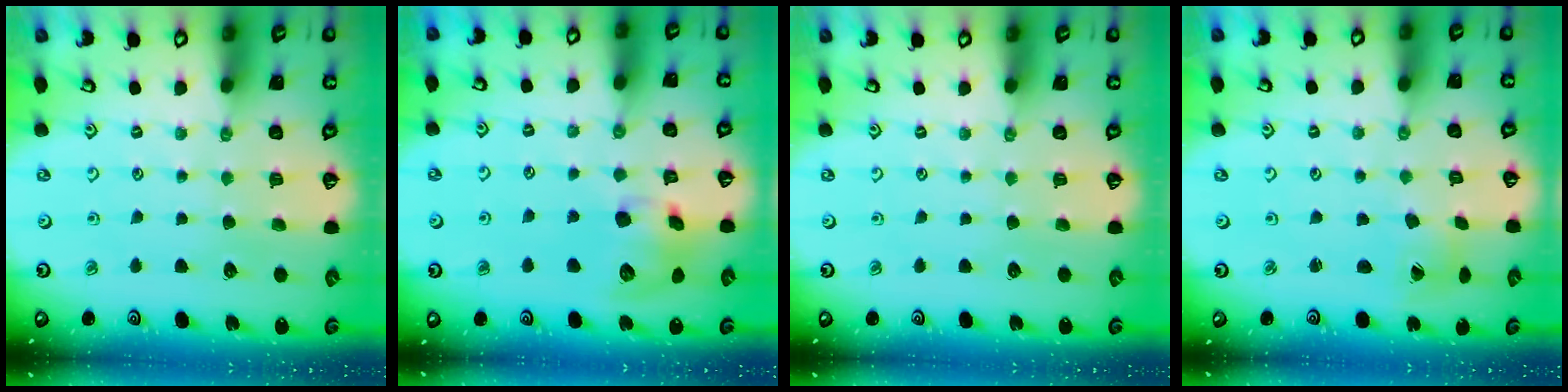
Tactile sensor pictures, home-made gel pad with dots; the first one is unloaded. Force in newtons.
{"total": 11.6, "press": 11.4, "slide": 2.0}
{"total": 0.0}
{"total": 1.3, "press": 1.3, "slide": 0.1}